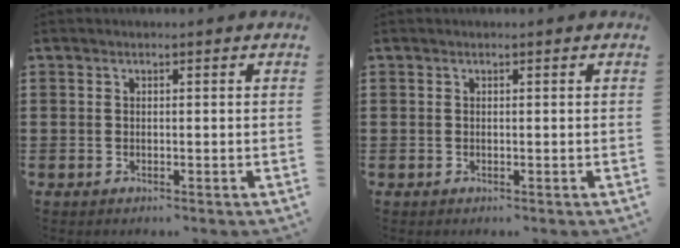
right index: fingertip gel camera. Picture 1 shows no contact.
{"total": 0.0}